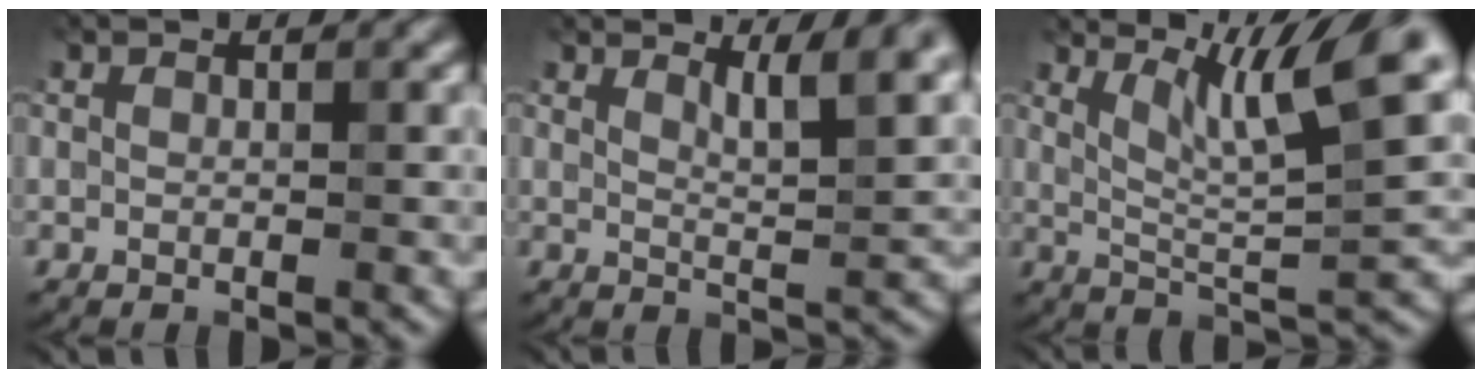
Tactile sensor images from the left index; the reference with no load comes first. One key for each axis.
{"total": 2.8, "fx": 1.8, "fy": 0.0, "fz": 2.2, "tx": -0.042, "ty": -0.001, "tz": 0.055}
{"total": 6.5, "fx": 3.2, "fy": 0.6, "fz": 5.6, "tx": -0.106, "ty": 0.009, "tz": 0.087}